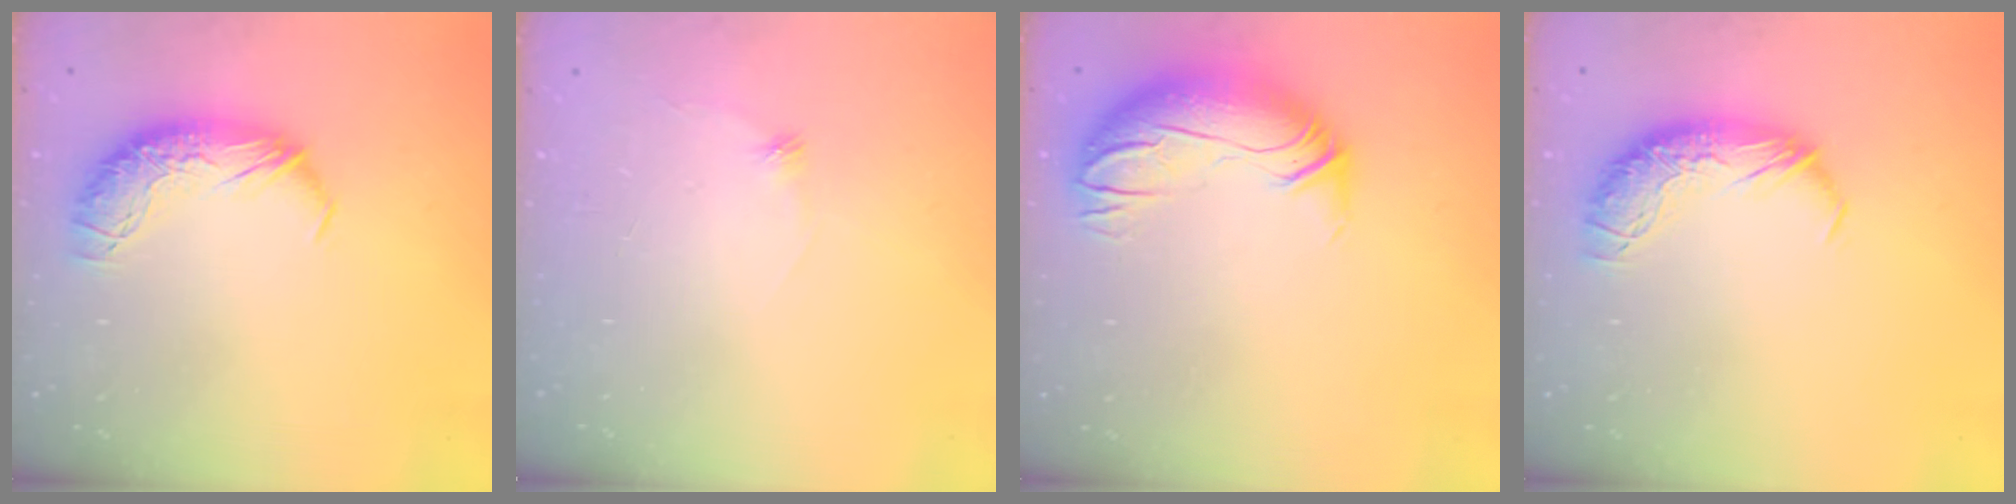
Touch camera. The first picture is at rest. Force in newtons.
{"total": 9.2, "press": 9.2, "slide": 0.3}
{"total": 3.0, "press": 0.4, "slide": 2.9}
{"total": 0.0}